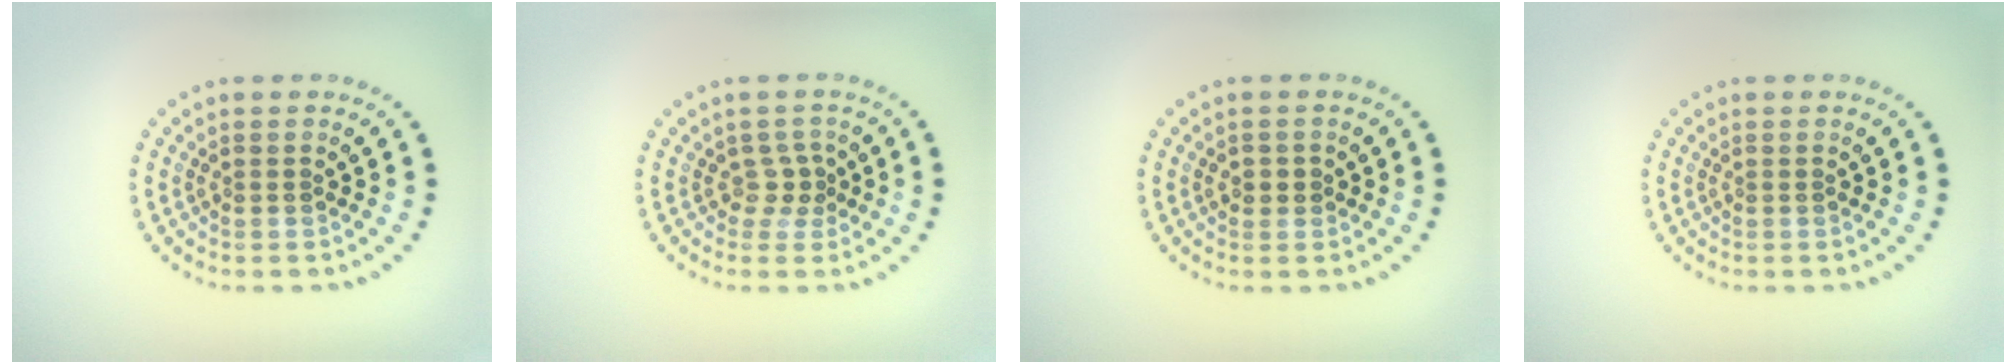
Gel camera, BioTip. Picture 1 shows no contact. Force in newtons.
{"total": 1.5, "press": 1.0, "slide": 1.0}
{"total": 1.2, "press": 1.2, "slide": 0.3}
{"total": 0.0}